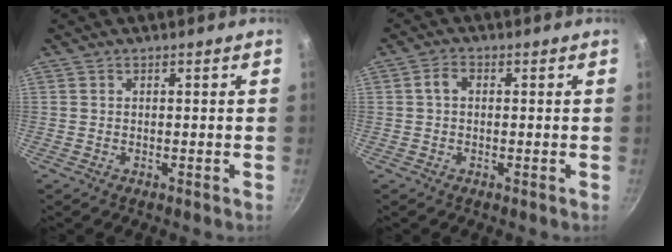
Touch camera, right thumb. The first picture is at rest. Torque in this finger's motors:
{"motor_torque": [0.25, 0.28, 0.47, -0.03, -0.02]}